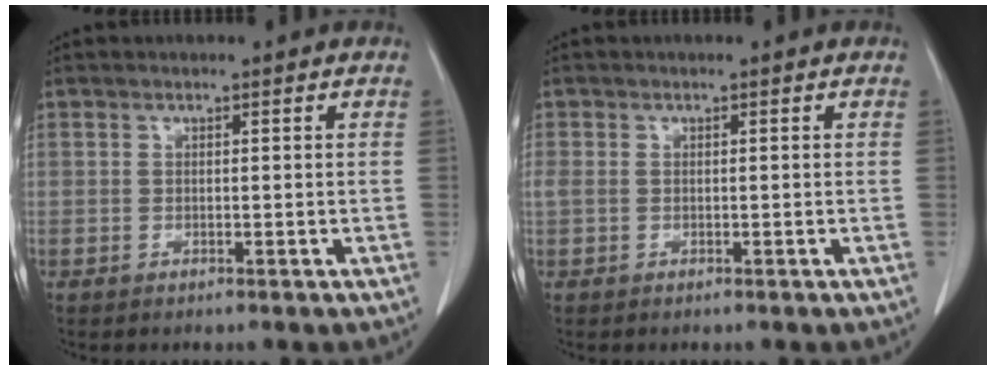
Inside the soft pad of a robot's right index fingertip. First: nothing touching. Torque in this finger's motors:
{"motor_torque": [0.21, 0.08, 0.15, 0.01]}